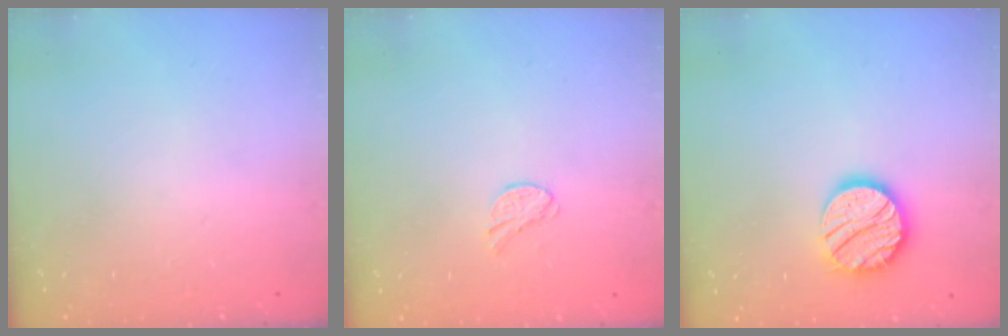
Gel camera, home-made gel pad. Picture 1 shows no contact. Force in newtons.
{"total": 5.7, "press": 5.7, "slide": 0.5}
{"total": 15.5, "press": 15.5, "slide": 1.2}